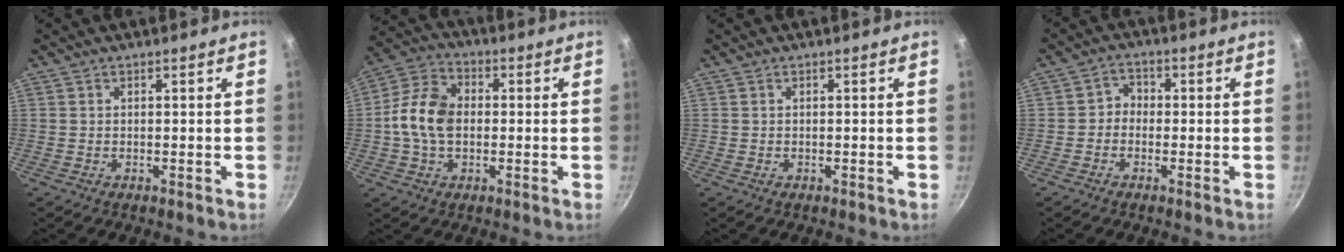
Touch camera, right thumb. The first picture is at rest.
{"total": 11.1, "force": [-0.4, 7.9, 7.9], "torque": [-0.133, 0.026, -0.023]}
{"total": 0.0}
{"total": 2.9, "force": [-0.9, 2.5, 1.2], "torque": [0.000, 0.017, -0.024]}